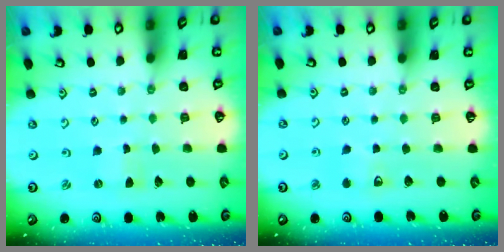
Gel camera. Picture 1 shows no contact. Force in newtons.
{"total": 4.5, "press": 4.4, "slide": 0.7}